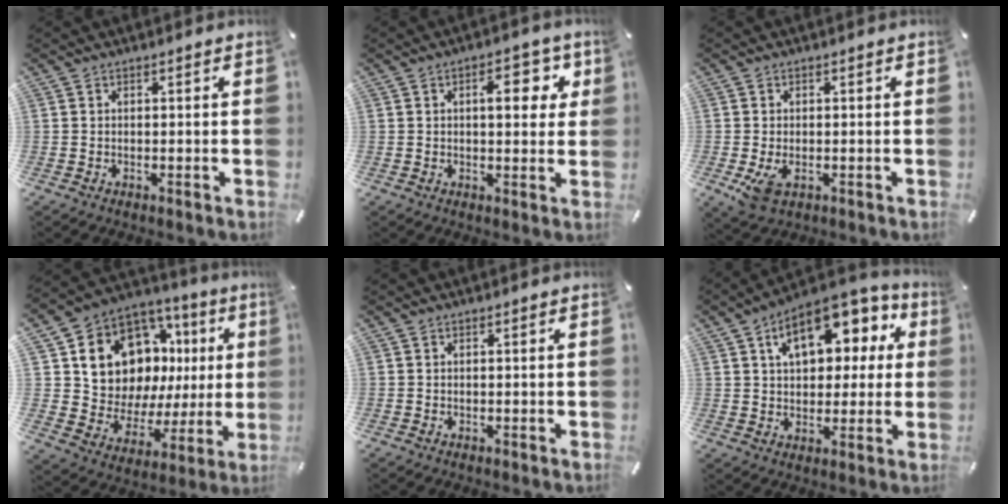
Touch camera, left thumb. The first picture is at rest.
{"total": 8.2, "force": [2.5, 4.1, 6.7], "torque": [-0.081, -0.009, 0.032]}
{"total": 3.8, "force": [-1.0, 2.3, 2.8], "torque": [-0.057, -0.007, -0.020]}
{"total": 13.5, "force": [6.9, 10.2, 5.6], "torque": [-0.097, -0.067, 0.133]}
{"total": 0.0}
{"total": 14.5, "force": [6.3, 9.1, 9.3], "torque": [-0.136, -0.021, 0.111]}